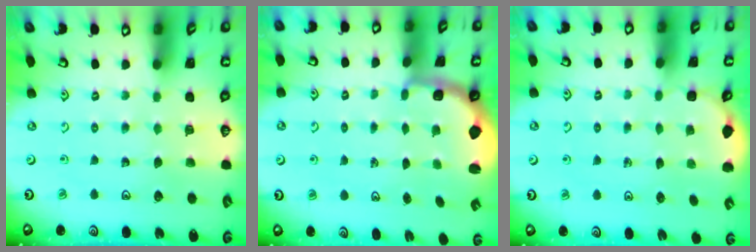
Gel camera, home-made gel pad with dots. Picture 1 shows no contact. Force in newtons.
{"total": 2.2, "press": 1.5, "slide": 1.6}
{"total": 2.2, "press": 1.7, "slide": 1.3}